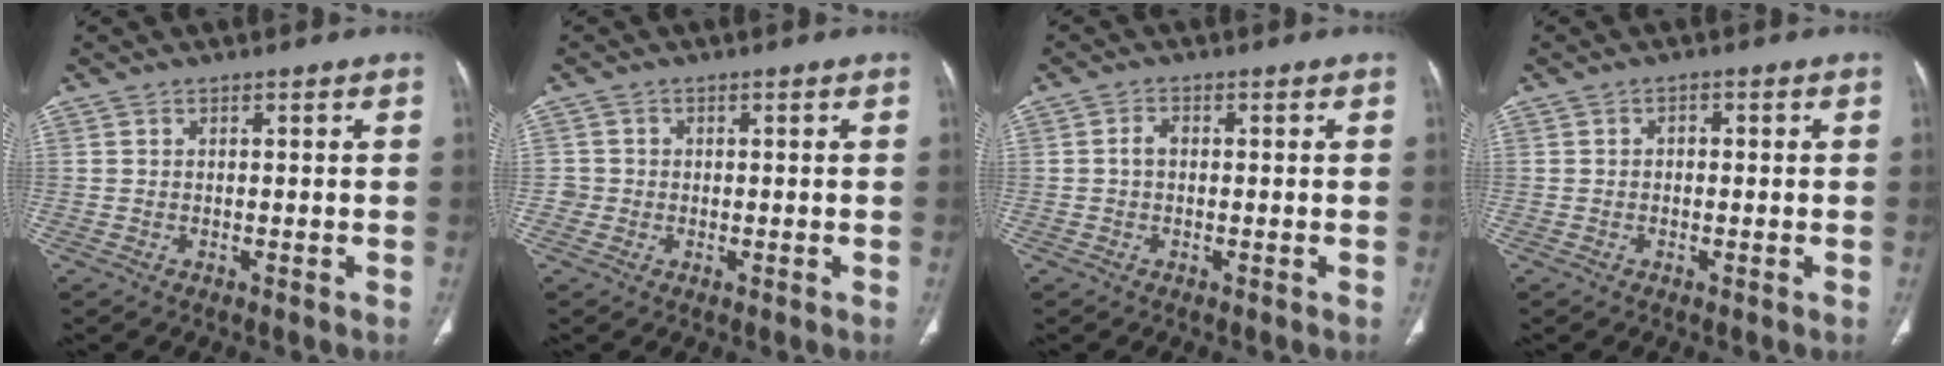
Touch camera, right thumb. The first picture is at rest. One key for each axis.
{"total": 2.0, "fx": -0.3, "fy": 2.0, "fz": -0.1, "tx": 0.018, "ty": 0.009, "tz": -0.010}
{"total": 1.8, "fx": -0.1, "fy": 1.3, "fz": 1.3, "tx": -0.019, "ty": 0.006, "tz": -0.006}
{"total": 1.2, "fx": 0.0, "fy": 0.9, "fz": 0.7, "tx": -0.002, "ty": 0.006, "tz": -0.005}